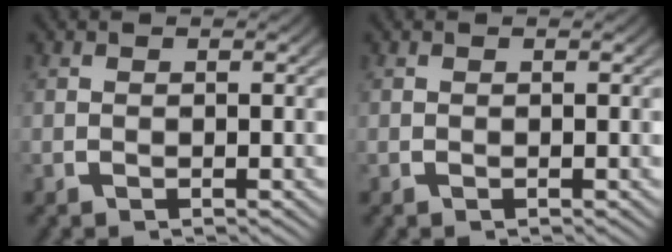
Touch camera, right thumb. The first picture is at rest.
{"total": 0.0}